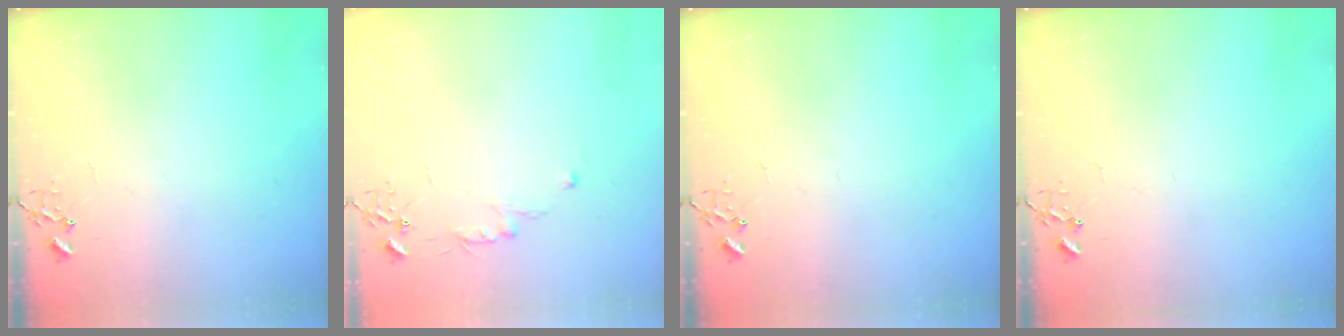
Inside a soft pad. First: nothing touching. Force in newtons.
{"total": 5.5, "press": 5.5, "slide": 0.6}
{"total": 0.0}
{"total": 0.0}